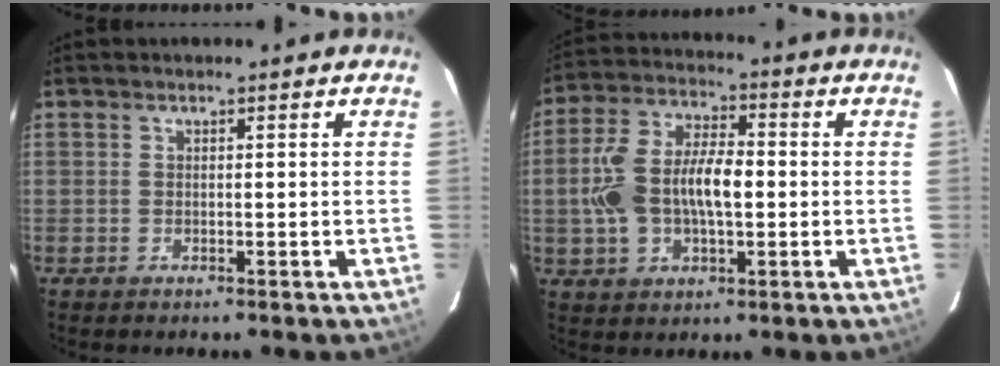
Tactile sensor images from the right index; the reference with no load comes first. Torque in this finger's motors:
{"motor_torque": [0.50, -0.14, 0.59, 0.14]}